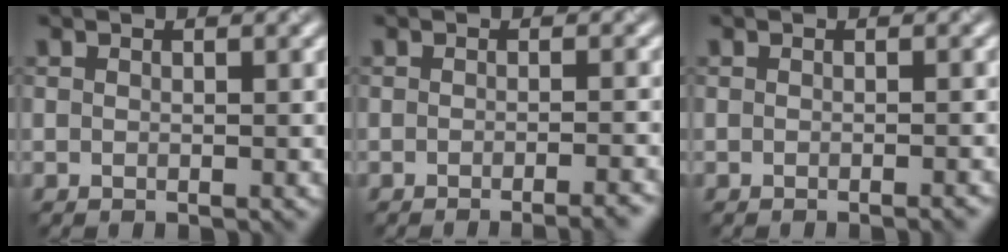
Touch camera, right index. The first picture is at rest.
{"total": 4.8, "force": [-3.6, 1.4, 2.8], "torque": [-0.012, 0.008, -0.033]}
{"total": 2.0, "force": [-1.3, 0.6, 1.4], "torque": [-0.004, 0.010, -0.020]}